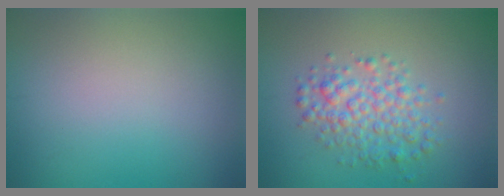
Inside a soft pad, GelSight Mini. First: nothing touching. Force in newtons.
{"total": 3.8, "press": 3.8, "slide": 0.1}